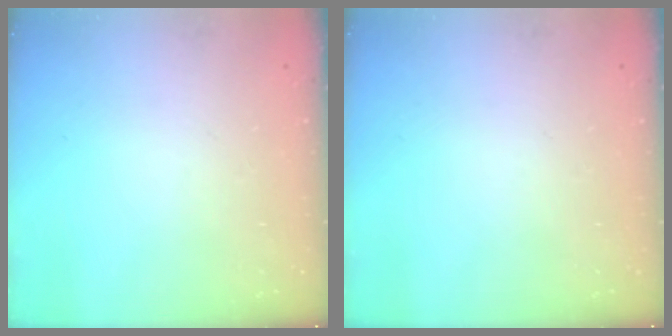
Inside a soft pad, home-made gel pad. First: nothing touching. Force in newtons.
{"total": 0.0}